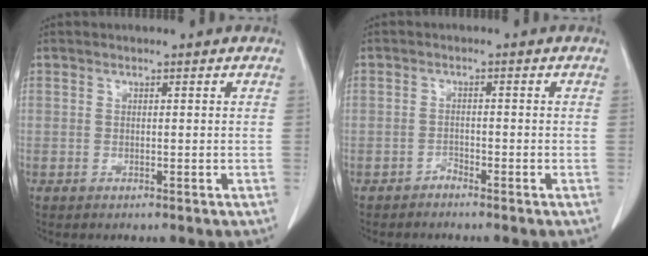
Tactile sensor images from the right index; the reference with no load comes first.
{"total": 1.1, "force": [-1.0, 0.3, 0.0], "torque": [0.005, 0.001, -0.020]}